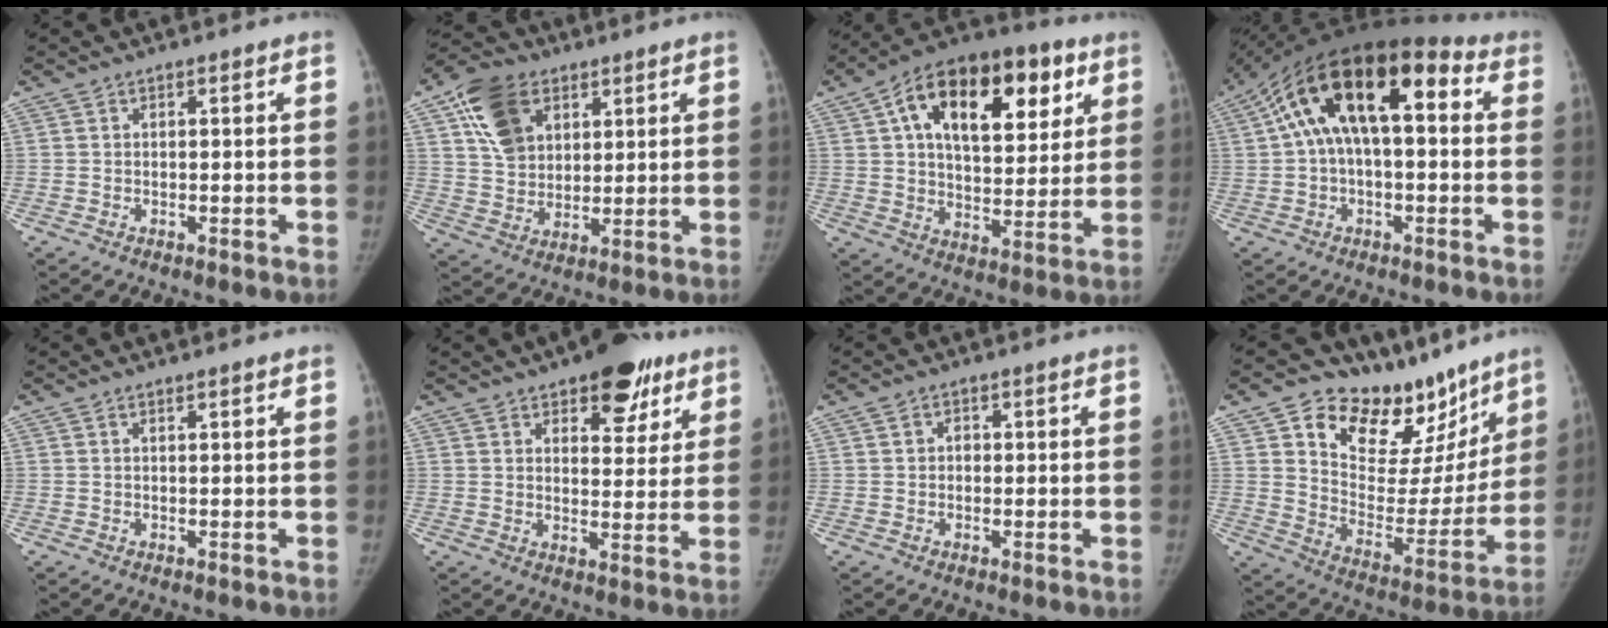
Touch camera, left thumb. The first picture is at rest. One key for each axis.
{"total": 12.6, "fx": 5.5, "fy": 9.0, "fz": 6.9, "tx": -0.100, "ty": -0.011, "tz": 0.102}
{"total": 23.6, "fx": 9.1, "fy": 13.2, "fz": 17.3, "tx": -0.229, "ty": 0.007, "tz": 0.139}
{"total": 19.6, "fx": 4.1, "fy": 9.9, "fz": 16.5, "tx": -0.262, "ty": 0.053, "tz": 0.049}
{"total": 0.0}
{"total": 12.0, "fx": 7.1, "fy": 6.2, "fz": 7.5, "tx": -0.045, "ty": -0.027, "tz": 0.095}
{"total": 1.4, "fx": 0.0, "fy": 1.3, "fz": 0.6, "tx": 0.001, "ty": 0.005, "tz": -0.002}
{"total": 23.0, "fx": 15.5, "fy": 12.8, "fz": 11.1, "tx": -0.092, "ty": -0.087, "tz": 0.237}